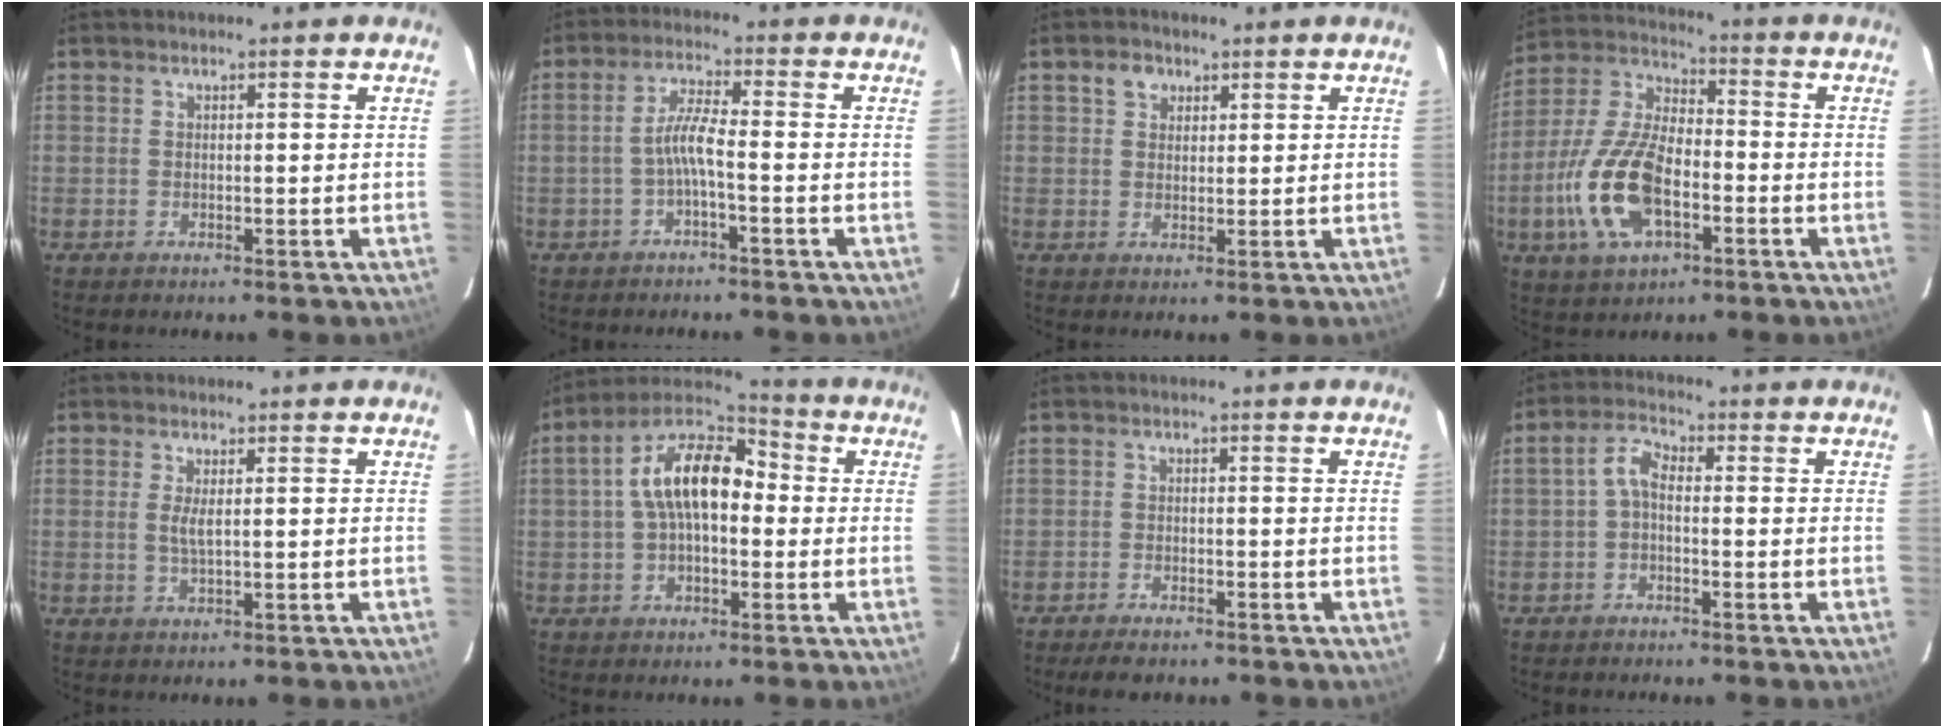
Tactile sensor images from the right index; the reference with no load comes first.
{"total": 4.1, "force": [-1.7, 0.0, 3.7], "torque": [-0.081, 0.009, -0.033]}
{"total": 2.9, "force": [1.5, 2.4, 0.9], "torque": [-0.010, 0.010, 0.026]}
{"total": 16.3, "force": [-5.3, 7.7, 13.4], "torque": [-0.298, -0.002, -0.099]}
{"total": 2.3, "force": [0.3, 0.4, 2.2], "torque": [-0.045, -0.003, 0.005]}
{"total": 13.5, "force": [0.7, 7.3, 11.4], "torque": [-0.209, 0.030, 0.002]}
{"total": 4.6, "force": [-3.8, 1.5, 2.0], "torque": [-0.052, -0.007, -0.063]}
{"total": 3.1, "force": [-1.0, 1.6, 2.4], "torque": [-0.055, 0.014, -0.024]}